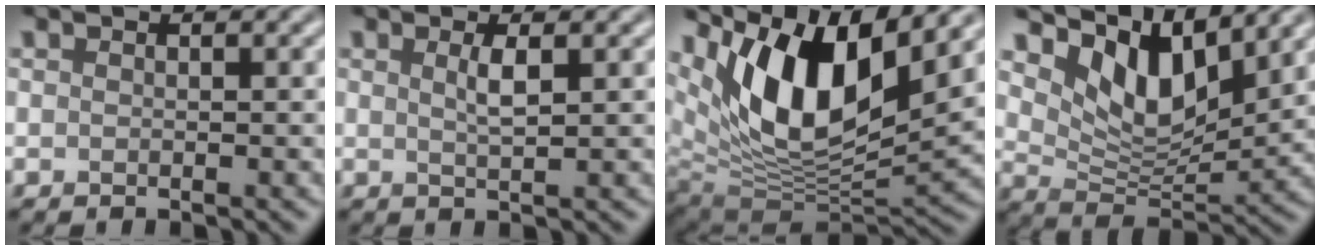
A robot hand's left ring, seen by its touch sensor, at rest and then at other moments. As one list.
[{"total": 1.7, "force": [0.6, 0.4, 1.6], "torque": [-0.028, 0.000, 0.008]}, {"total": 12.4, "force": [6.0, 5.2, 9.5], "torque": [-0.168, -0.003, 0.114]}, {"total": 7.4, "force": [4.6, 3.2, 4.8], "torque": [-0.090, -0.007, 0.079]}]